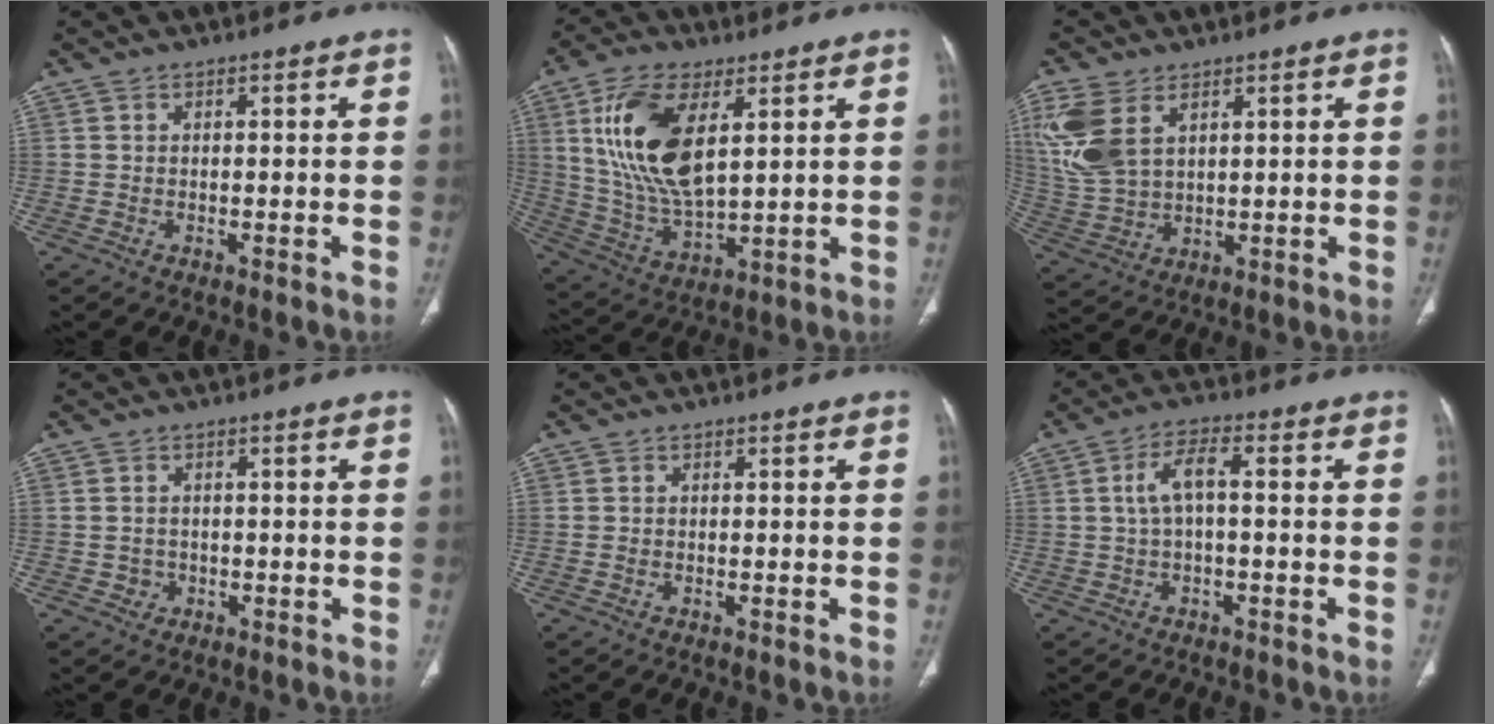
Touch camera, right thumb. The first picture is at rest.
{"total": 17.2, "force": [5.5, 8.0, 14.2], "torque": [-0.279, -0.021, 0.115]}
{"total": 12.2, "force": [5.1, 7.2, 8.5], "torque": [-0.200, -0.007, 0.119]}
{"total": 1.9, "force": [-0.6, 1.8, 0.3], "torque": [0.001, 0.007, -0.006]}
{"total": 0.0}
{"total": 5.0, "force": [0.2, 1.9, 4.6], "torque": [-0.099, 0.020, 0.000]}